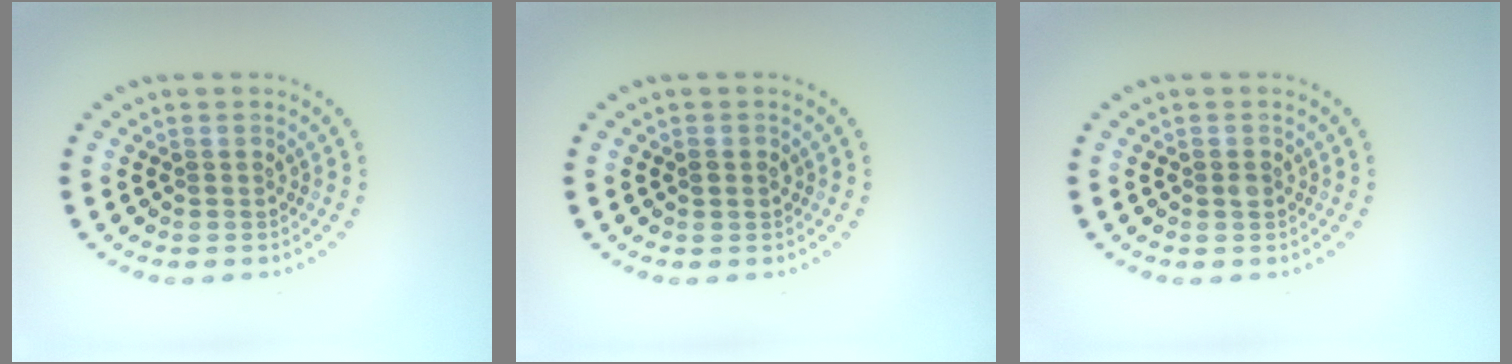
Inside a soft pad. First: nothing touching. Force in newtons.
{"total": 1.0, "press": 1.0, "slide": 0.2}
{"total": 0.8, "press": 0.8, "slide": 0.1}